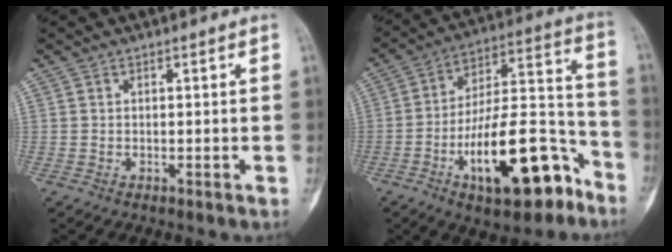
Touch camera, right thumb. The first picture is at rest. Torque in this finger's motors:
{"motor_torque": [2.68, 1.77, 1.79, -0.97, 0.47]}